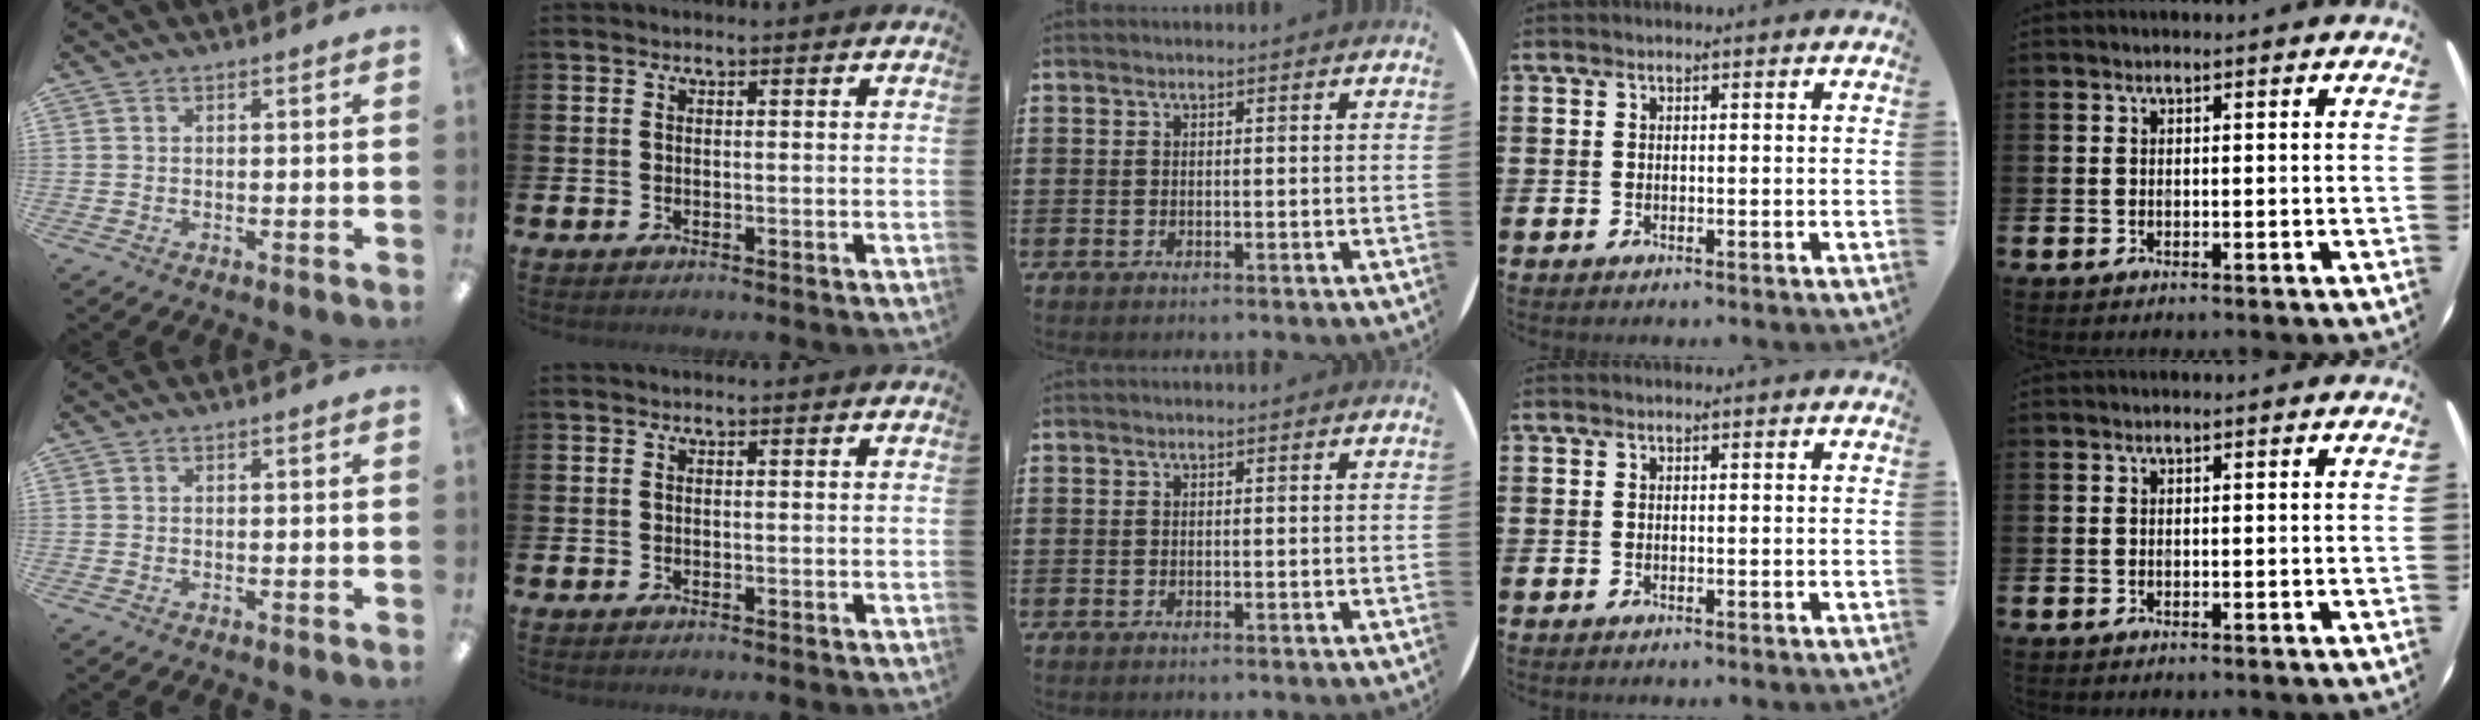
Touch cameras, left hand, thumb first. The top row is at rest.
{}